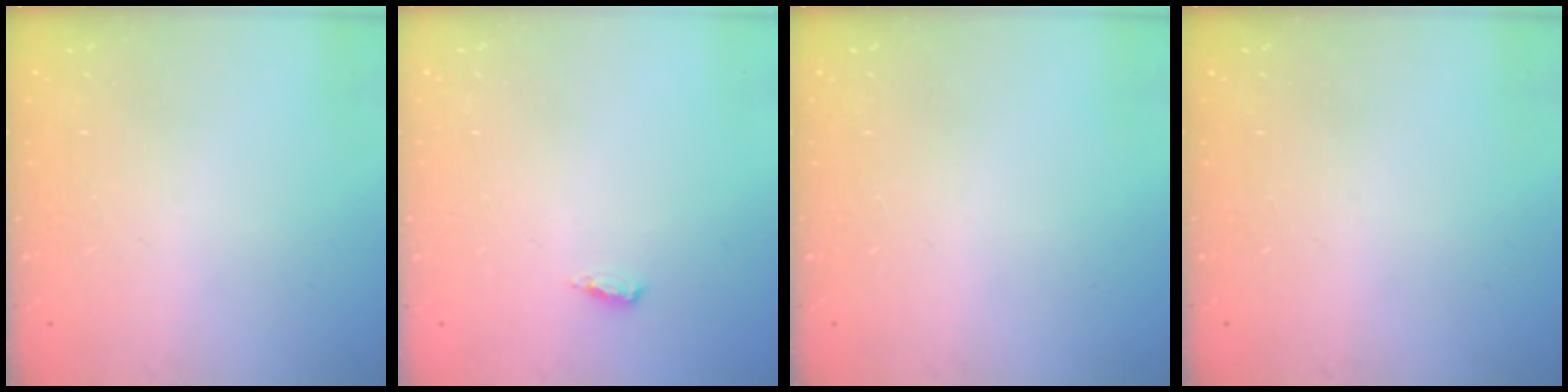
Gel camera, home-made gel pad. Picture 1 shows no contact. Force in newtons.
{"total": 2.7, "press": 2.5, "slide": 1.0}
{"total": 0.0}
{"total": 0.0}